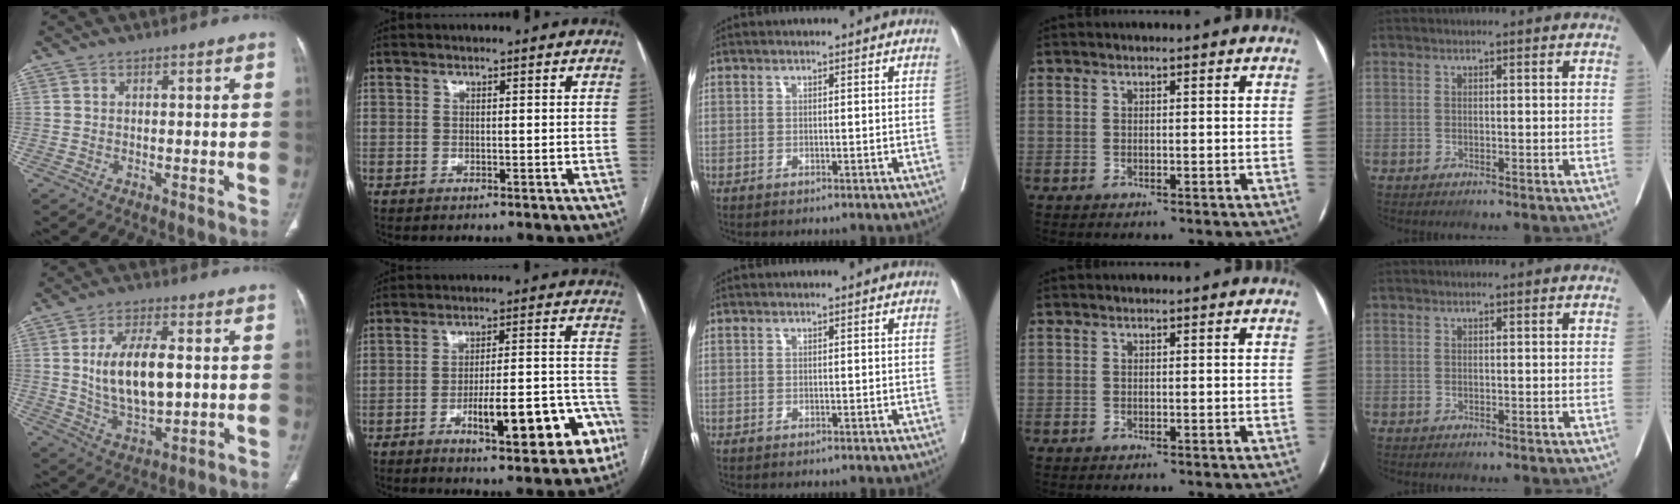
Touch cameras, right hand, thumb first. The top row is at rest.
{"thumb": {"total": 12.8, "force": [1.2, 6.2, 11.1], "torque": [-0.195, -0.008, 0.029]}, "index": {"total": 14.6, "force": [-6.8, 3.6, 12.4], "torque": [-0.148, 0.033, -0.086]}}